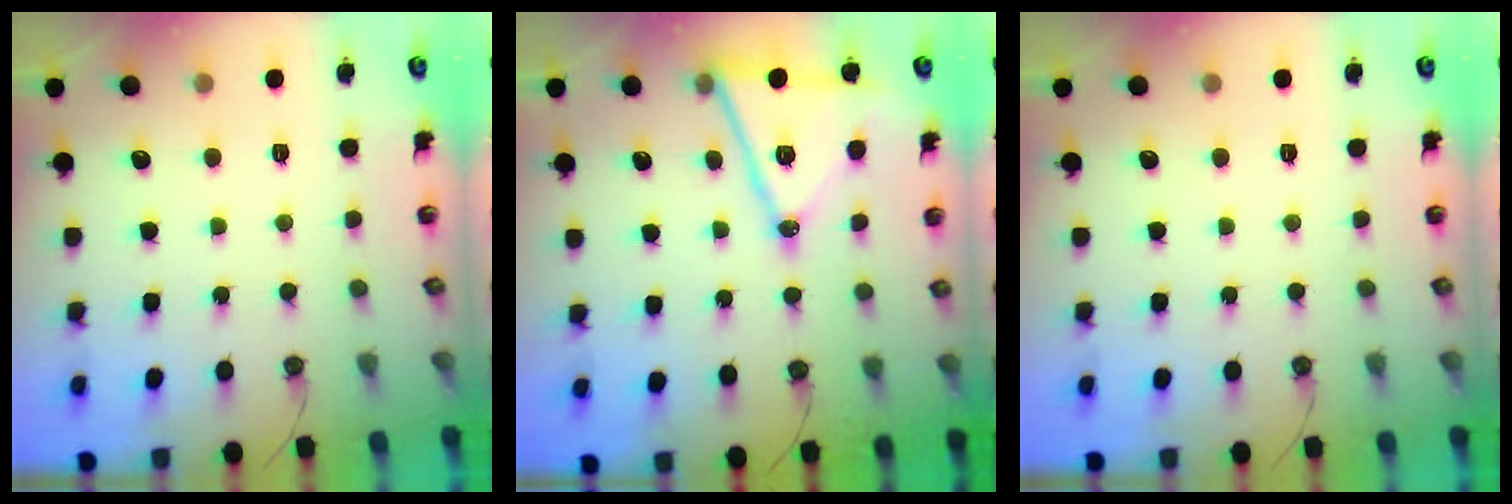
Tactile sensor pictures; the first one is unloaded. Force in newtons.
{"total": 15.4, "press": 14.9, "slide": 3.8}
{"total": 0.0}